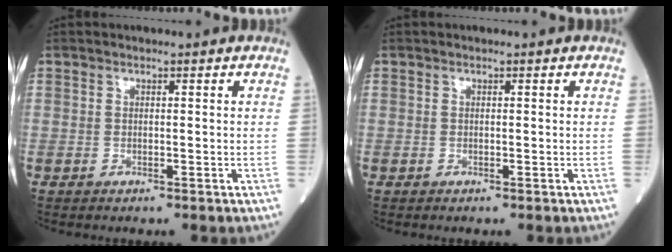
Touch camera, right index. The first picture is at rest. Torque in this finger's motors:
{"motor_torque": [0.05, 0.05, 0.00, 0.00]}